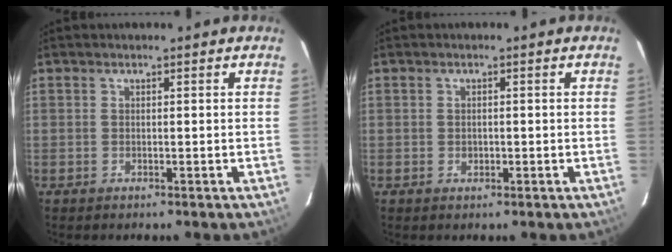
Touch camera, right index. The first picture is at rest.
{"total": 1.0, "force": [-0.2, 0.9, 0.4], "torque": [-0.006, 0.001, -0.003]}